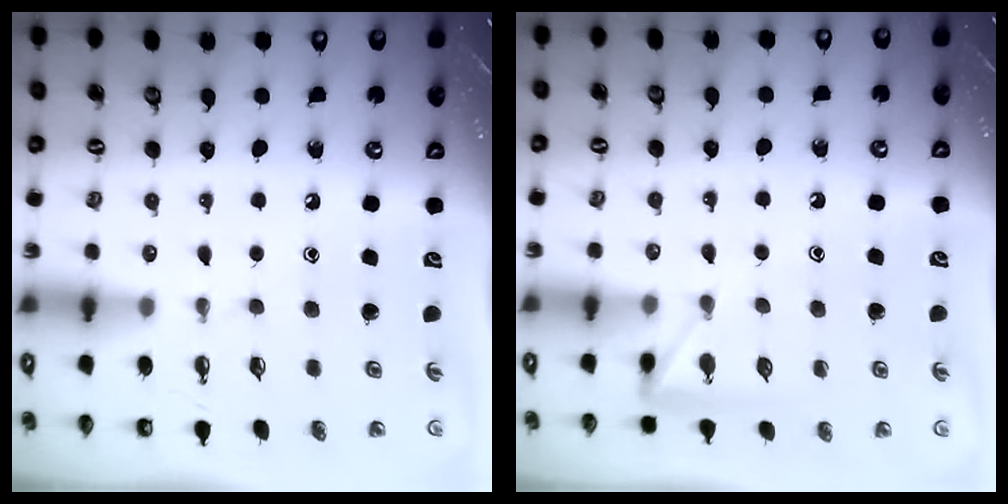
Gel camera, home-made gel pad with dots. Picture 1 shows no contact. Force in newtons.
{"total": 5.2, "press": 5.2, "slide": 0.6}